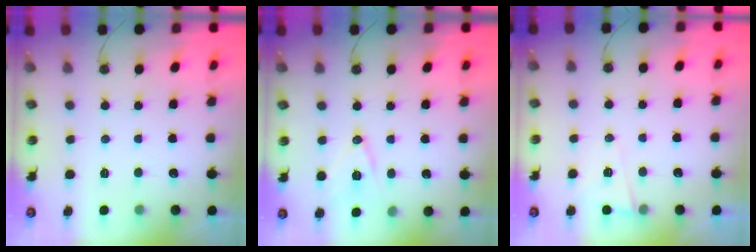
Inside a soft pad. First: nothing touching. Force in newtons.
{"total": 10.1, "press": 9.5, "slide": 3.5}
{"total": 5.5, "press": 5.4, "slide": 1.0}